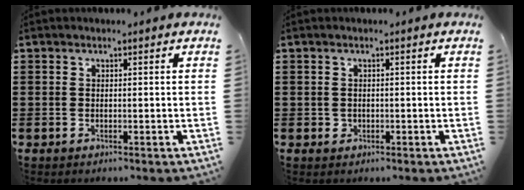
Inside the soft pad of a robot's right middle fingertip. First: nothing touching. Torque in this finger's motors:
{"motor_torque": [0.38, -0.17, 0.00, 0.00]}